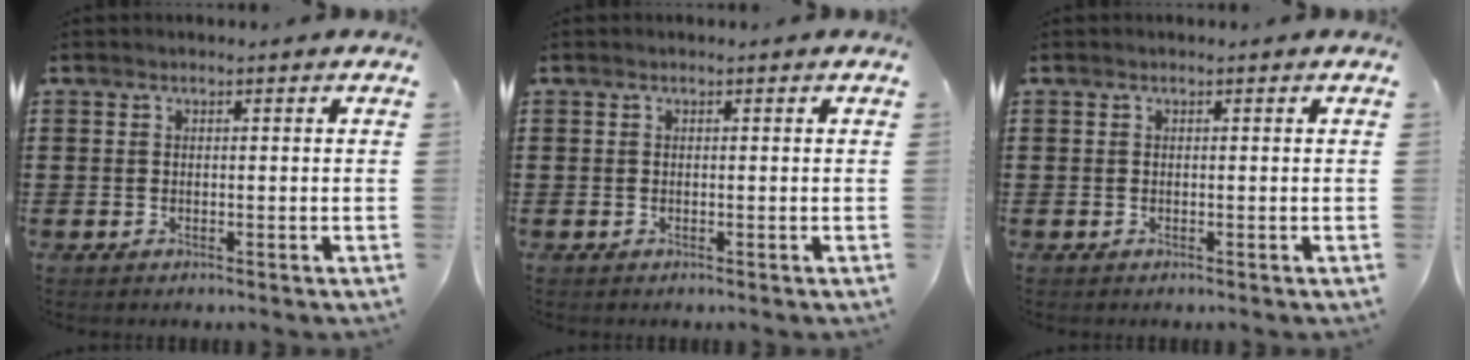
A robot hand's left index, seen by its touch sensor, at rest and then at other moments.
{"total": 0.0}
{"total": 0.0}